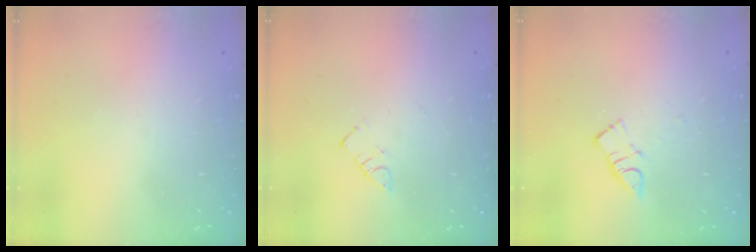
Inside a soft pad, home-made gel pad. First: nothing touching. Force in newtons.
{"total": 3.2, "press": 3.2, "slide": 0.4}
{"total": 5.9, "press": 5.9, "slide": 0.1}